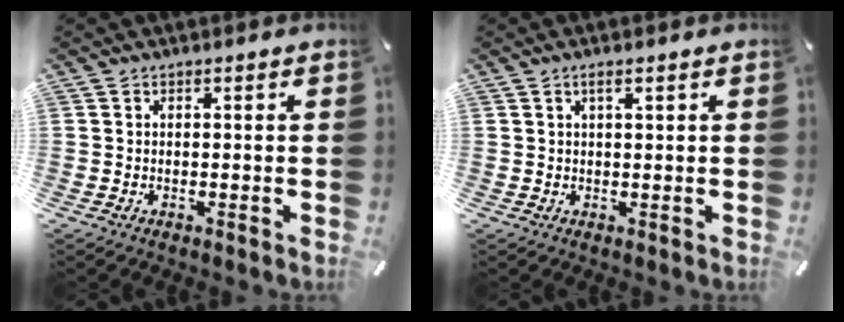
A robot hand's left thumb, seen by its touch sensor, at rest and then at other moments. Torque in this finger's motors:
{"motor_torque": [-0.16, -0.49, 0.13, 0.27, -0.03]}